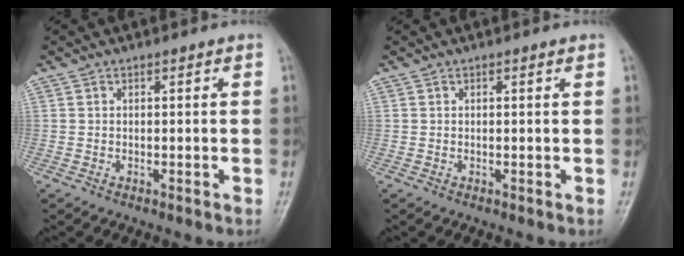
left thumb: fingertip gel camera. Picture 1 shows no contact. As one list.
[{"total": 0.6, "force": [0.4, 0.0, 0.5], "torque": [-0.009, 0.000, 0.004]}]